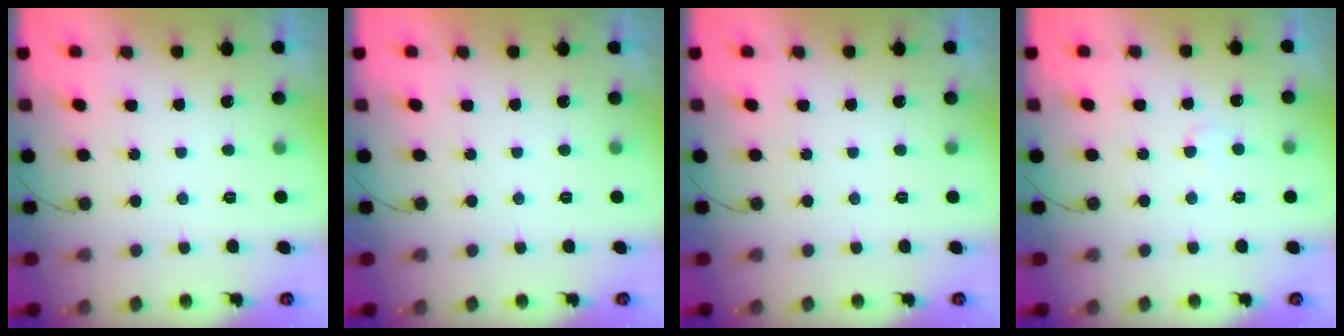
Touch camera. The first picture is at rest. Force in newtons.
{"total": 1.7, "press": 1.7, "slide": 0.1}
{"total": 0.0}
{"total": 2.9, "press": 2.9, "slide": 0.2}